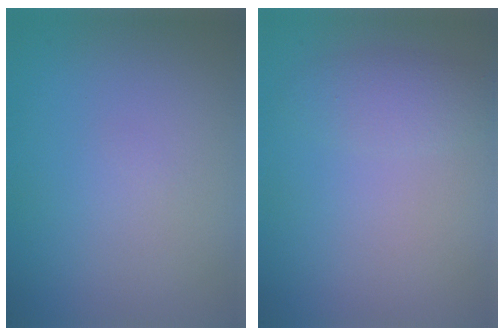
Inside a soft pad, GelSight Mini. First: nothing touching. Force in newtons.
{"total": 2.1, "press": 2.1, "slide": 0.1}